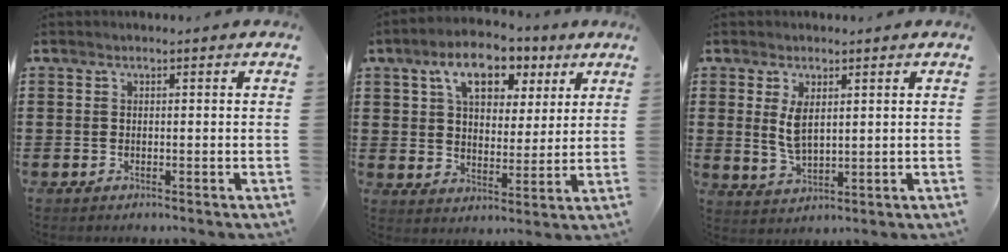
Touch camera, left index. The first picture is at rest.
{"total": 9.3, "force": [5.7, 5.1, 5.3], "torque": [-0.100, -0.001, 0.095]}
{"total": 4.5, "force": [1.5, 2.4, 3.6], "torque": [-0.085, 0.003, 0.023]}